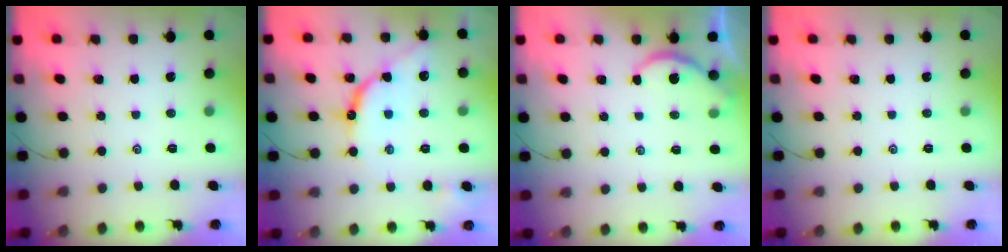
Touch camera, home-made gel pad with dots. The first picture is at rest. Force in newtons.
{"total": 10.4, "press": 10.3, "slide": 0.8}
{"total": 3.9, "press": 3.9, "slide": 0.3}
{"total": 0.0}